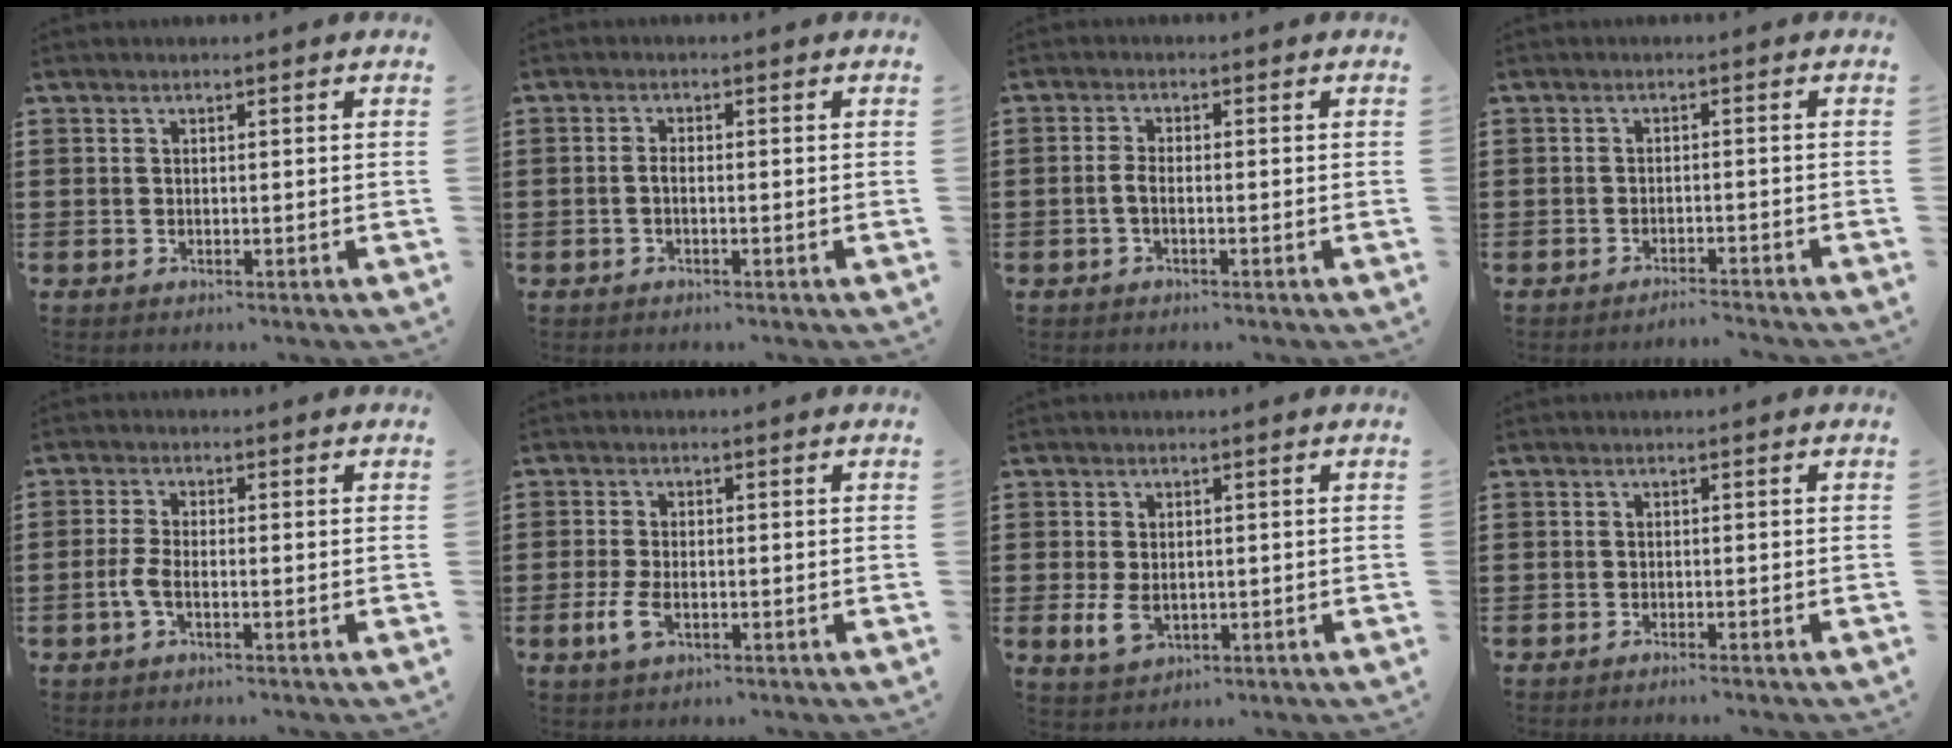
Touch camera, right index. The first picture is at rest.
{"total": 1.1, "force": [-0.6, 0.1, 1.0], "torque": [-0.028, -0.007, -0.012]}
{"total": 1.9, "force": [-0.8, 0.4, 1.7], "torque": [-0.046, -0.007, -0.018]}
{"total": 2.0, "force": [-2.0, -0.3, 0.2], "torque": [-0.008, -0.002, -0.041]}
{"total": 2.9, "force": [-1.2, 0.8, 2.6], "torque": [-0.067, -0.008, -0.027]}
{"total": 3.6, "force": [-1.3, 1.6, 3.0], "torque": [-0.081, -0.012, -0.030]}
{"total": 3.3, "force": [-0.6, 2.1, 2.6], "torque": [-0.064, -0.005, -0.012]}
{"total": 1.0, "force": [-1.0, -0.3, 0.2], "torque": [-0.007, -0.004, -0.018]}